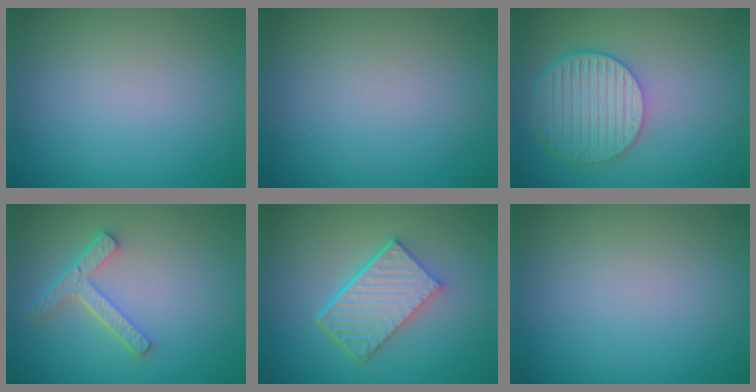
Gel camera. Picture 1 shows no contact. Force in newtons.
{"total": 0.0}
{"total": 6.0, "press": 5.0, "slide": 3.4}
{"total": 3.6, "press": 2.8, "slide": 2.3}
{"total": 6.4, "press": 4.4, "slide": 4.6}
{"total": 0.0}